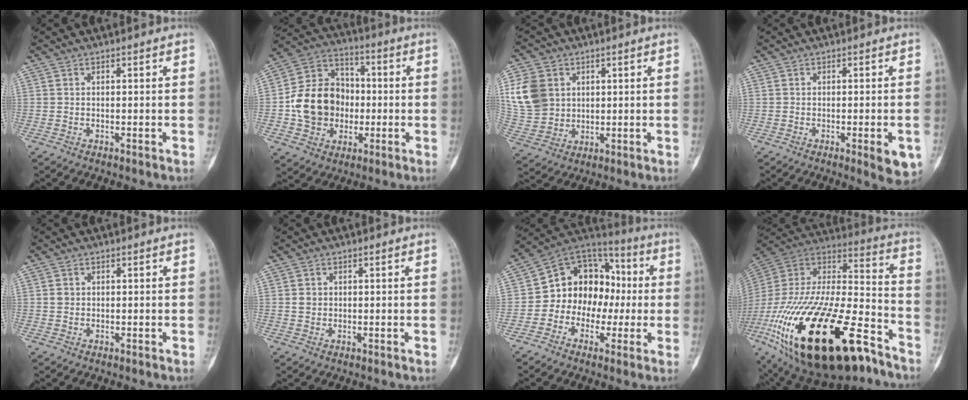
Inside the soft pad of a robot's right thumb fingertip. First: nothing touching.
{"total": 16.2, "force": [-1.7, 13.4, 8.8], "torque": [-0.124, 0.033, -0.030]}
{"total": 11.5, "force": [3.3, 9.3, 5.9], "torque": [-0.106, -0.007, 0.072]}
{"total": 5.8, "force": [-2.2, 1.6, 5.1], "torque": [-0.051, -0.003, -0.021]}
{"total": 1.2, "force": [0.2, 1.1, 0.5], "torque": [-0.004, 0.001, 0.004]}
{"total": 1.6, "force": [0.2, 1.4, 0.7], "torque": [-0.006, 0.001, 0.005]}
{"total": 15.2, "force": [-1.3, 12.3, 8.9], "torque": [-0.088, 0.052, -0.031]}
{"total": 41.2, "force": [-20.3, 17.2, 31.5], "torque": [-0.610, 0.026, -0.337]}